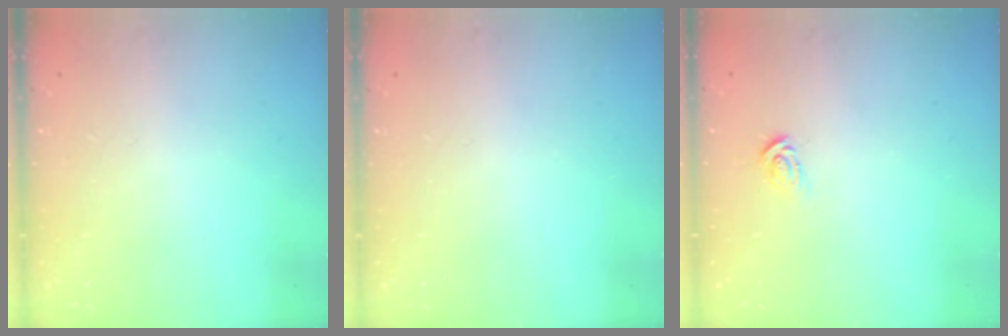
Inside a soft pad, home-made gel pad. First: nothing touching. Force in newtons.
{"total": 0.0}
{"total": 2.9, "press": 2.9, "slide": 0.2}